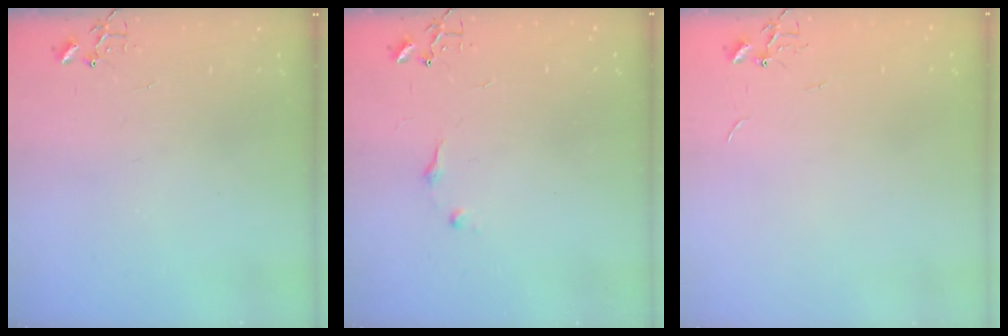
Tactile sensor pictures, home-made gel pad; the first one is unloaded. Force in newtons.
{"total": 6.5, "press": 6.5, "slide": 0.8}
{"total": 0.7, "press": 0.7, "slide": 0.1}